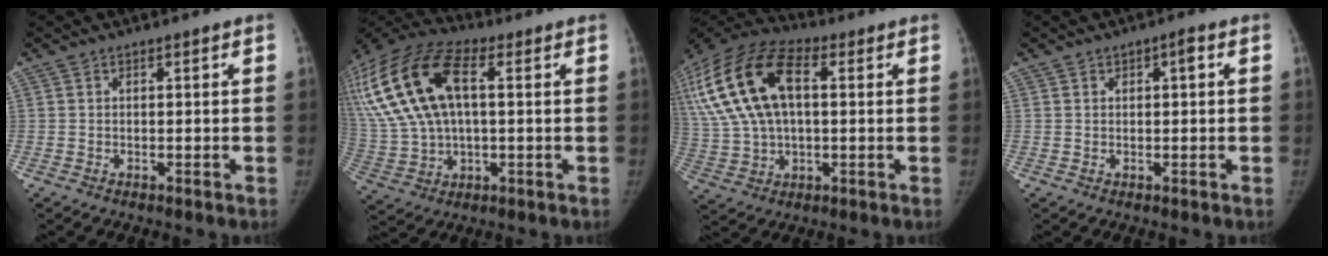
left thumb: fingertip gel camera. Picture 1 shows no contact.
{"total": 25.6, "force": [6.5, 14.1, 20.3], "torque": [-0.470, 0.037, 0.122]}
{"total": 22.7, "force": [5.6, 12.7, 18.0], "torque": [-0.388, 0.027, 0.099]}
{"total": 2.0, "force": [0.6, 1.0, 1.6], "torque": [-0.017, 0.002, 0.005]}